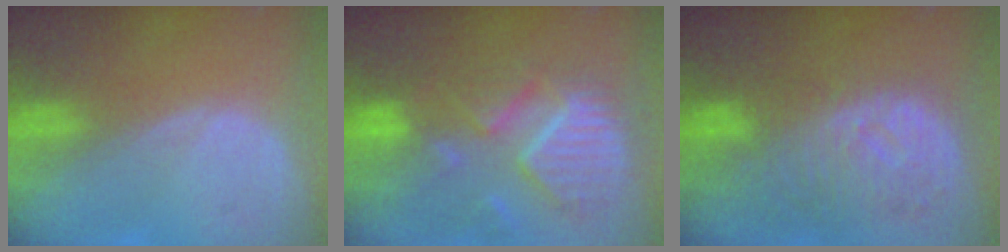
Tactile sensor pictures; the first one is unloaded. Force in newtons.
{"total": 12.1, "press": 10.5, "slide": 6.1}
{"total": 11.1, "press": 9.7, "slide": 5.3}